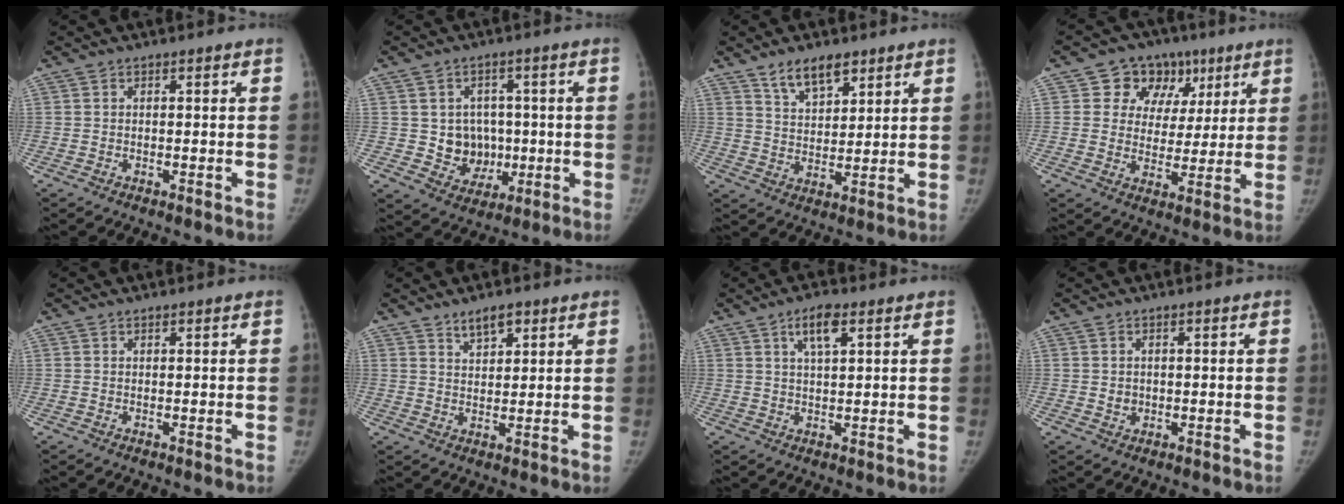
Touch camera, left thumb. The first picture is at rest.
{"total": 8.3, "force": [-0.1, 7.4, 3.8], "torque": [-0.010, 0.005, 0.012]}
{"total": 7.5, "force": [5.3, 3.3, 4.2], "torque": [-0.052, -0.034, 0.097]}
{"total": 11.5, "force": [5.5, 9.4, 3.9], "torque": [-0.012, -0.007, 0.083]}
{"total": 0.0}
{"total": 4.2, "force": [3.0, 1.6, 2.5], "torque": [-0.030, -0.020, 0.053]}
{"total": 5.4, "force": [2.7, 1.4, 4.5], "torque": [-0.081, -0.005, 0.047]}
{"total": 1.7, "force": [0.0, 1.4, 0.9], "torque": [-0.009, 0.001, 0.006]}